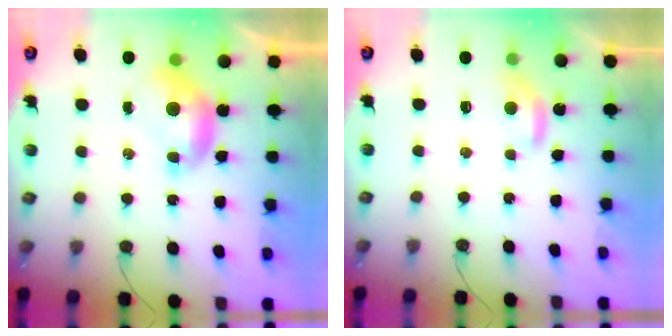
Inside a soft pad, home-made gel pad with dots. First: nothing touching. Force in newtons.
{"total": 2.0, "press": 2.0, "slide": 0.4}